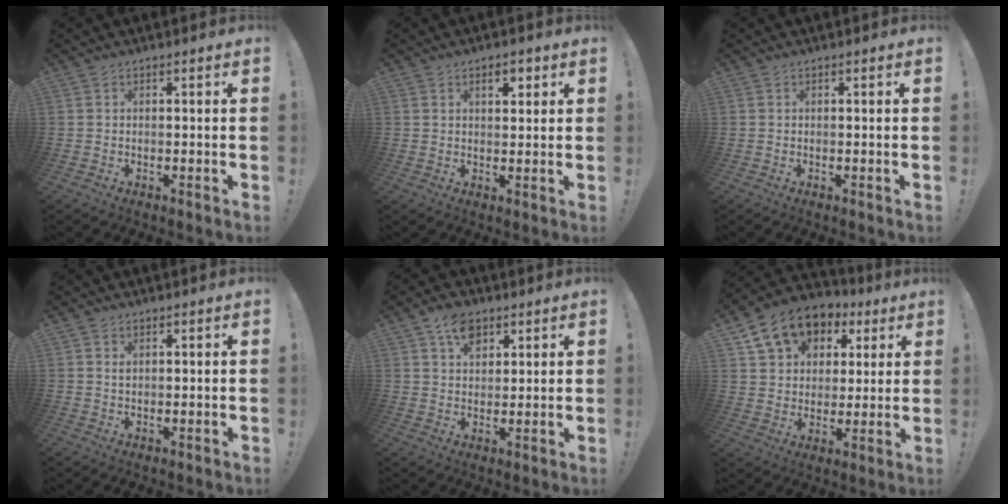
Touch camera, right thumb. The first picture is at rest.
{"total": 4.0, "force": [2.1, 1.9, 2.8], "torque": [-0.030, -0.006, 0.030]}
{"total": 0.0}
{"total": 1.0, "force": [0.6, 0.7, 0.4], "torque": [-0.009, -0.001, 0.013]}
{"total": 7.8, "force": [4.4, 5.1, 4.0], "torque": [-0.066, -0.008, 0.081]}
{"total": 13.2, "force": [7.1, 9.7, 5.5], "torque": [-0.084, -0.037, 0.137]}